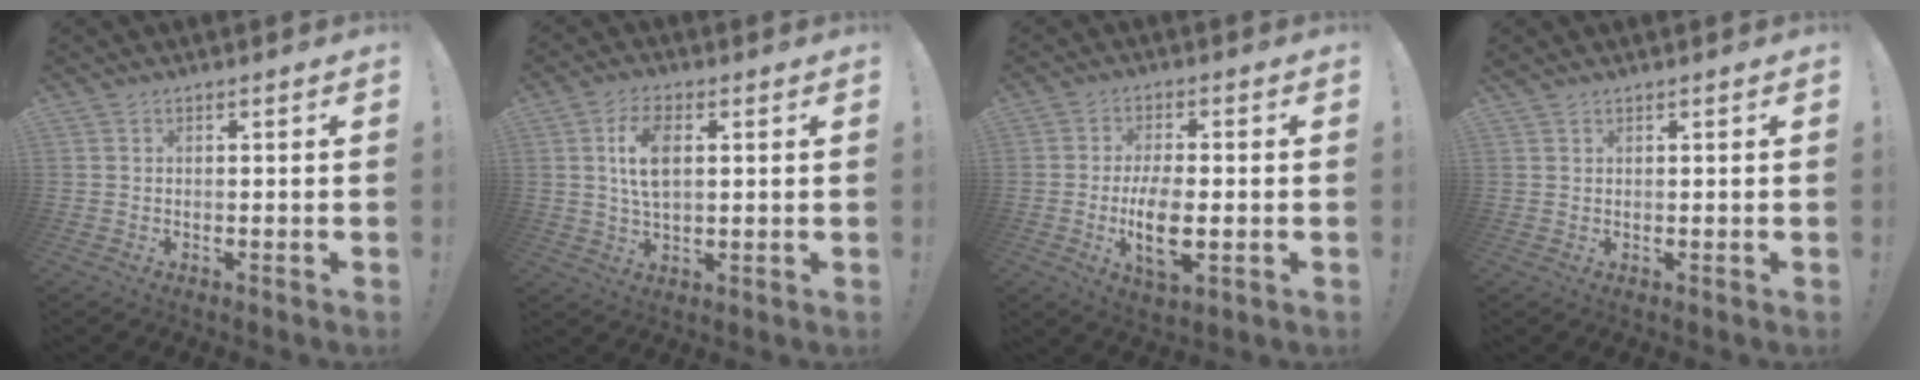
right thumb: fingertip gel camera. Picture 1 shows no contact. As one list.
[{"total": 8.9, "force": [2.2, 4.9, 7.1], "torque": [-0.115, -0.002, 0.035]}, {"total": 10.3, "force": [-2.0, 4.3, 9.1], "torque": [-0.164, -0.008, -0.036]}, {"total": 0.7, "force": [0.7, 0.1, 0.2], "torque": [0.002, -0.004, 0.012]}]